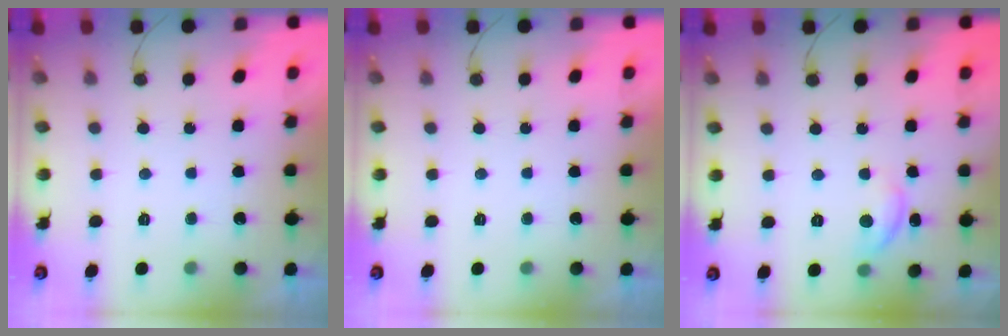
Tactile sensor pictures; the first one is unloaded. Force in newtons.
{"total": 0.0}
{"total": 8.2, "press": 8.2, "slide": 0.7}